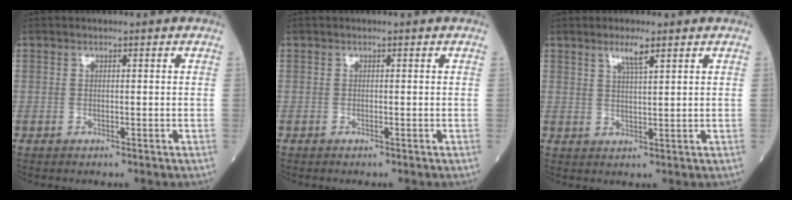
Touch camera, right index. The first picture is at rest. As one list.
[{"total": 0.0}, {"total": 3.2, "force": [2.1, 0.1, 2.4], "torque": [-0.050, -0.002, 0.038]}]